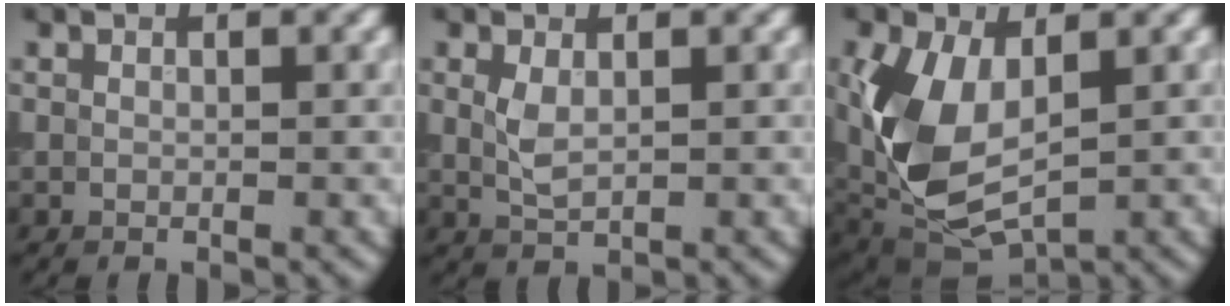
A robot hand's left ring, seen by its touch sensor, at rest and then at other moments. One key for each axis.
{"total": 2.0, "fx": 0.5, "fy": 1.0, "fz": 1.6, "tx": -0.040, "ty": 0.000, "tz": 0.013}
{"total": 9.2, "fx": 0.6, "fy": 5.4, "fz": 7.5, "tx": -0.185, "ty": -0.010, "tz": 0.014}